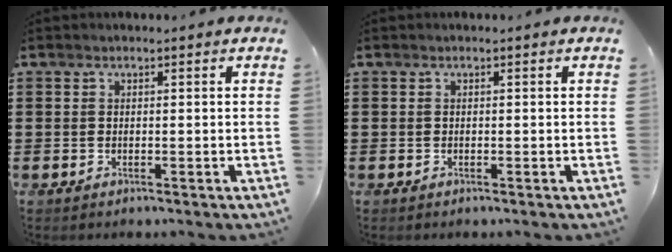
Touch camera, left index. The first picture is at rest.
{"total": 0.0}